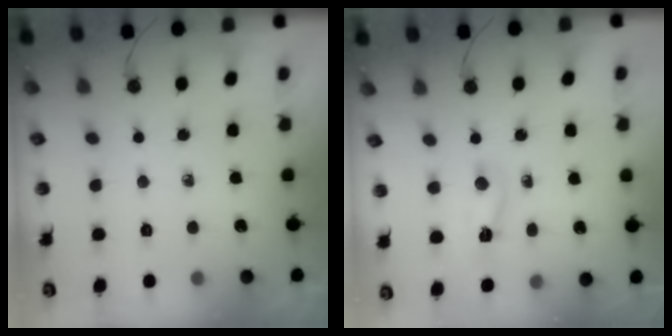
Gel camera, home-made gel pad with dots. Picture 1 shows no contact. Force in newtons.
{"total": 2.8, "press": 2.7, "slide": 0.6}